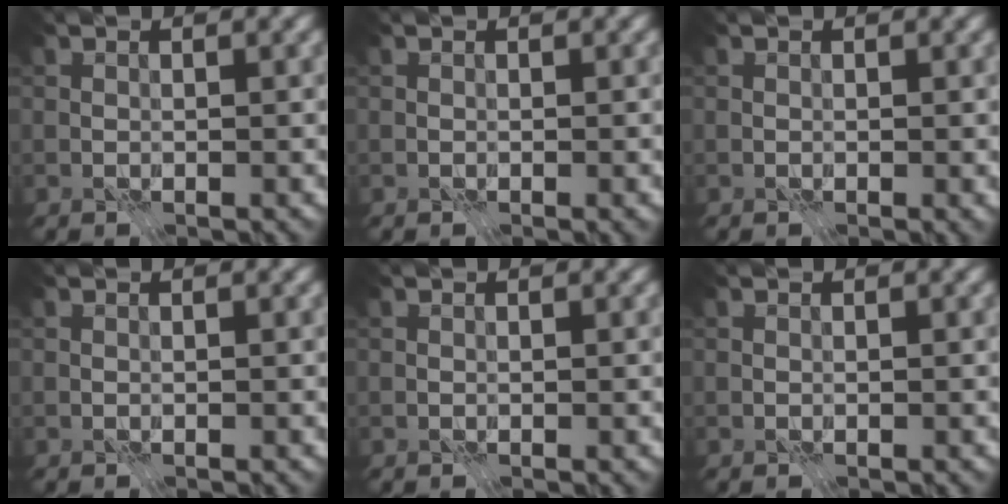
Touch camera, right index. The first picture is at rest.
{"total": 0.0}
{"total": 0.0}
{"total": 0.0}
{"total": 0.0}
{"total": 0.0}